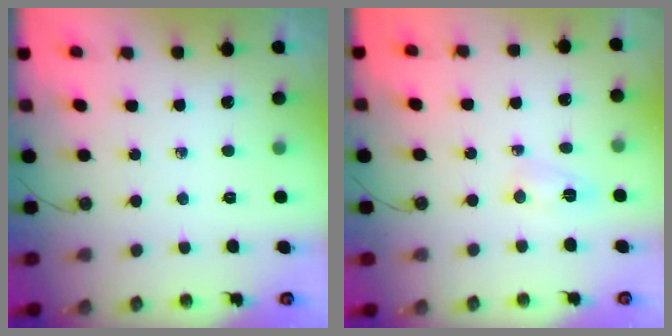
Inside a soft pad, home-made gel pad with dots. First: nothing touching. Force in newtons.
{"total": 4.0, "press": 3.8, "slide": 1.3}